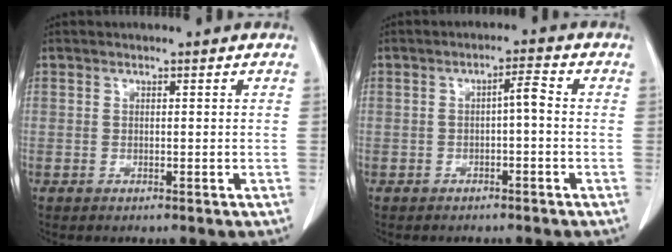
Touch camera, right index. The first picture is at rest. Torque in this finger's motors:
{"motor_torque": [0.37, -0.32, 0.08, 0.04]}